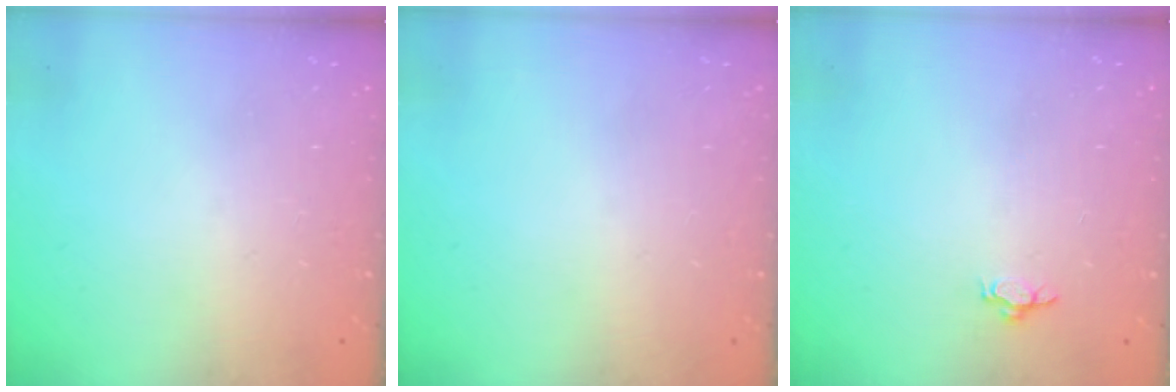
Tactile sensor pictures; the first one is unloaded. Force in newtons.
{"total": 0.0}
{"total": 2.7, "press": 2.6, "slide": 1.0}